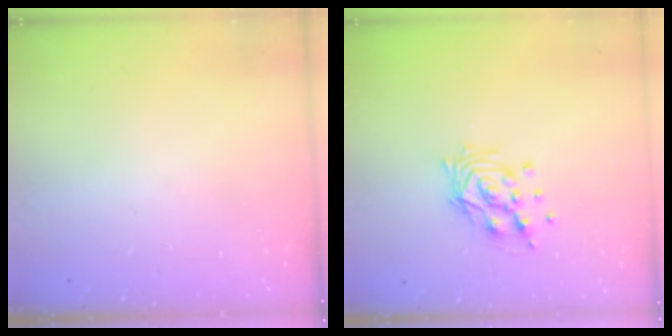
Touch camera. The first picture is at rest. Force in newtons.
{"total": 10.6, "press": 10.5, "slide": 1.0}